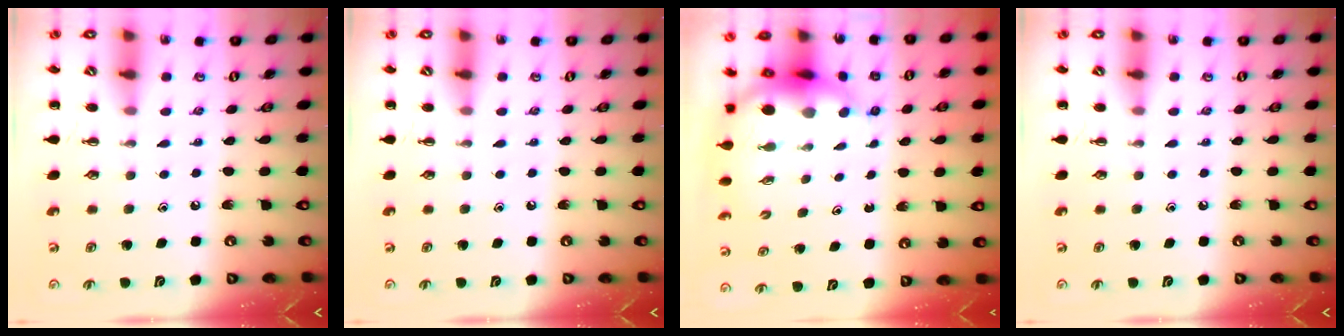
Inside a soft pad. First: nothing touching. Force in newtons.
{"total": 0.0}
{"total": 7.4, "press": 7.2, "slide": 1.7}
{"total": 0.0}